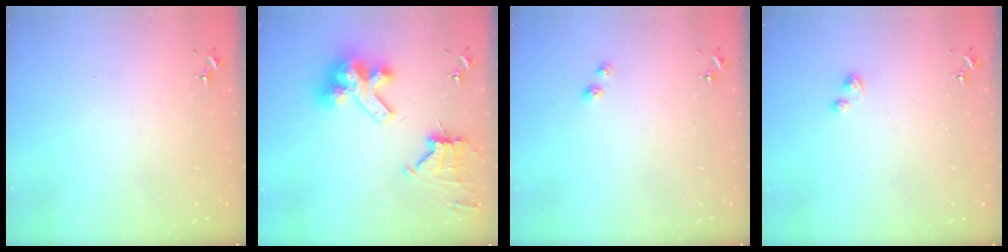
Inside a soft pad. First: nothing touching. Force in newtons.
{"total": 15.4, "press": 15.3, "slide": 2.0}
{"total": 2.6, "press": 2.6, "slide": 0.3}
{"total": 2.6, "press": 2.6, "slide": 0.2}